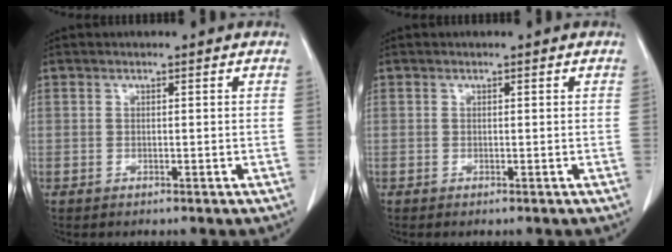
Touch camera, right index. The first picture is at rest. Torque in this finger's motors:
{"motor_torque": [-0.07, 0.03, 0.04, 0.01]}